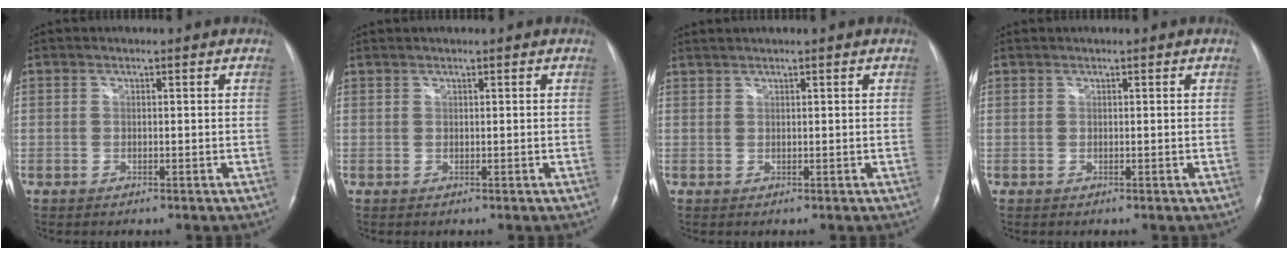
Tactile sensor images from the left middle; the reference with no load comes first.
{"total": 0.5, "force": [0.5, -0.1, 0.1], "torque": [-0.005, 0.008, 0.014]}
{"total": 1.5, "force": [1.4, -0.2, 0.6], "torque": [-0.012, 0.011, 0.030]}
{"total": 0.0}